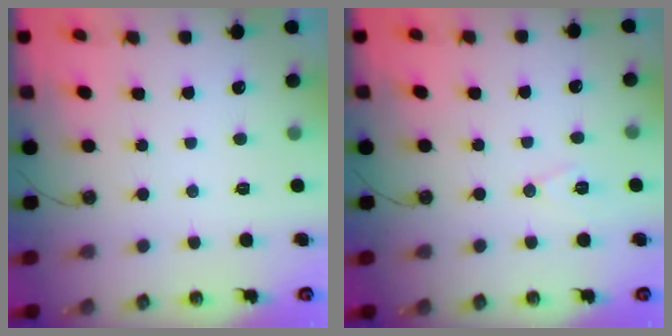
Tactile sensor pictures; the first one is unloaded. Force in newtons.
{"total": 7.4, "press": 5.8, "slide": 4.5}